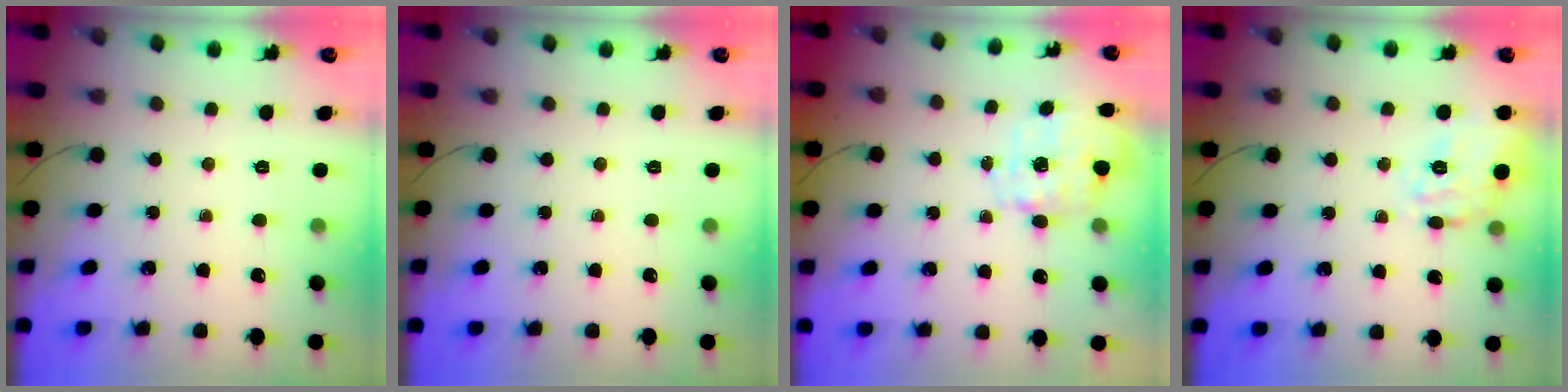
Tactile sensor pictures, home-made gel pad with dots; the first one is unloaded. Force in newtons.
{"total": 0.0}
{"total": 2.8, "press": 2.6, "slide": 0.9}
{"total": 9.6, "press": 9.6, "slide": 0.7}